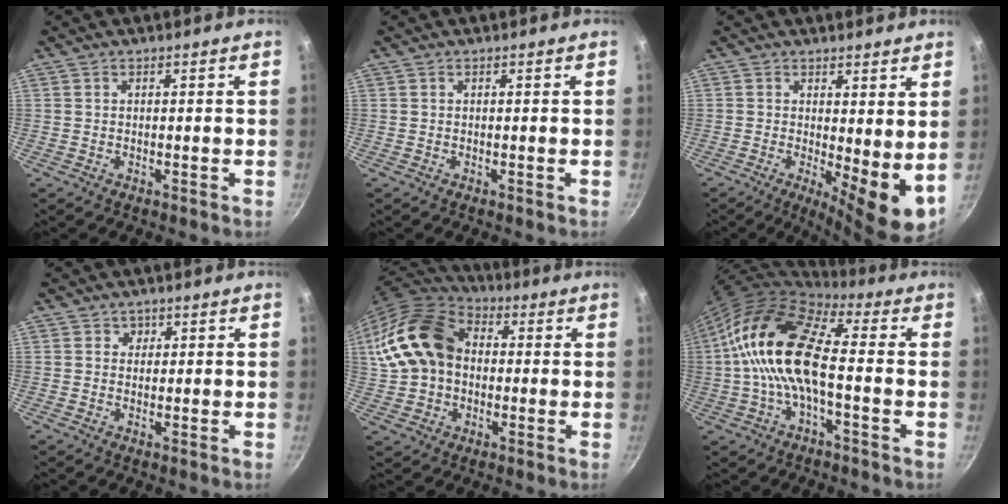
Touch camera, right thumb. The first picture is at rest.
{"total": 0.0}
{"total": 8.7, "force": [0.4, 2.9, 8.1], "torque": [-0.104, -0.018, 0.010]}
{"total": 1.8, "force": [0.6, 1.6, 0.2], "torque": [0.011, -0.003, 0.006]}
{"total": 18.4, "force": [2.0, 13.7, 12.0], "torque": [-0.216, 0.034, 0.029]}
{"total": 15.5, "force": [-0.4, 6.6, 14.0], "torque": [-0.255, 0.031, -0.023]}